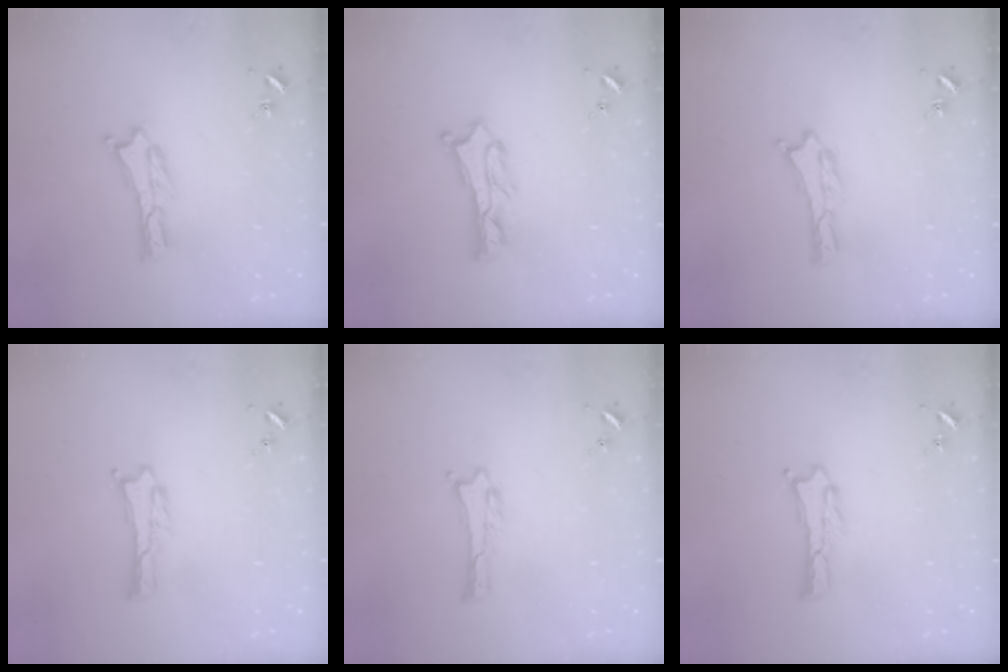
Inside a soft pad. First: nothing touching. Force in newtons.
{"total": 2.6, "press": 2.6, "slide": 0.3}
{"total": 0.0}
{"total": 0.0}
{"total": 0.0}
{"total": 0.0}